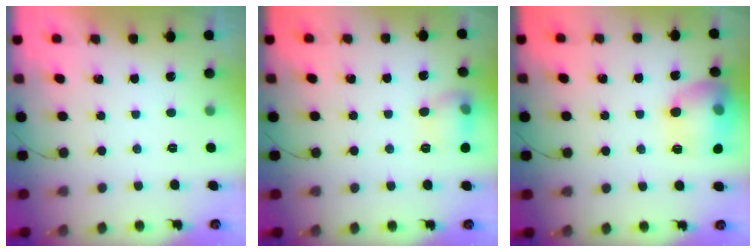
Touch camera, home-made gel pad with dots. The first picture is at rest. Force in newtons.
{"total": 8.5, "press": 8.5, "slide": 0.6}
{"total": 14.8, "press": 14.8, "slide": 1.2}